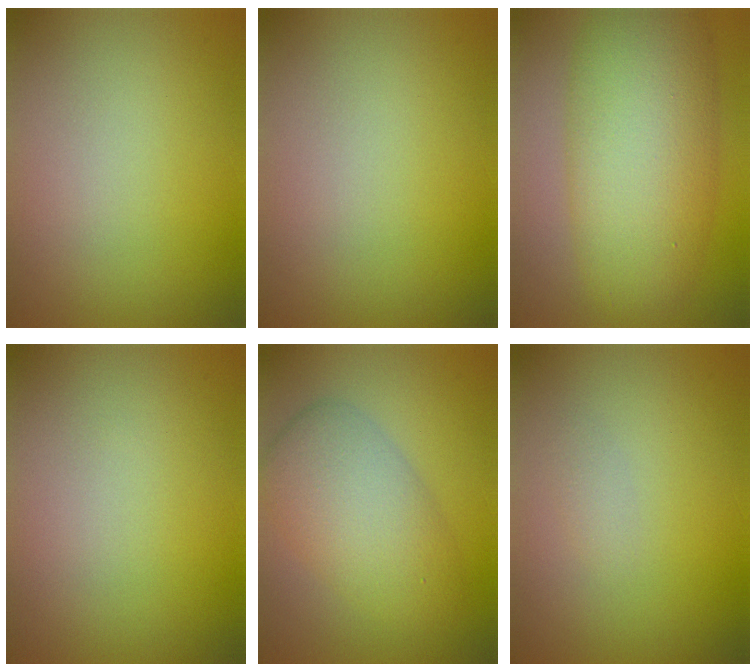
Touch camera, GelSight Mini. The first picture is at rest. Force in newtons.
{"total": 0.0}
{"total": 10.2, "press": 10.2, "slide": 0.1}
{"total": 0.0}
{"total": 5.8, "press": 5.8, "slide": 0.3}
{"total": 0.6, "press": 0.6, "slide": 0.0}